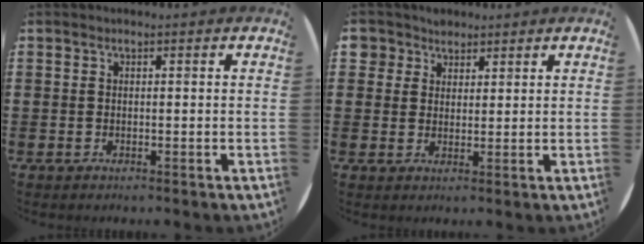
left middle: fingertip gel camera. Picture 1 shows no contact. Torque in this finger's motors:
{"motor_torque": [0.65, -0.53, 0.00, 0.00]}